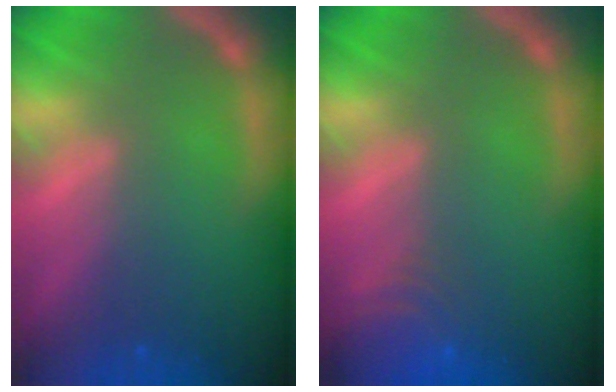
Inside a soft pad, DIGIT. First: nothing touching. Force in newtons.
{"total": 5.0}